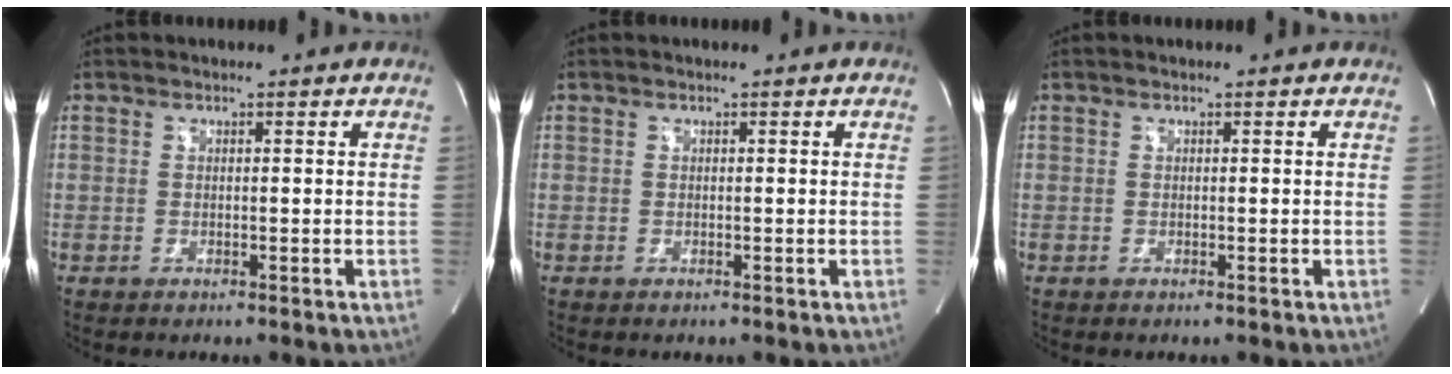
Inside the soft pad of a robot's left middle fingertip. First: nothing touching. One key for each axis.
{"total": 0.0}
{"total": 0.0}